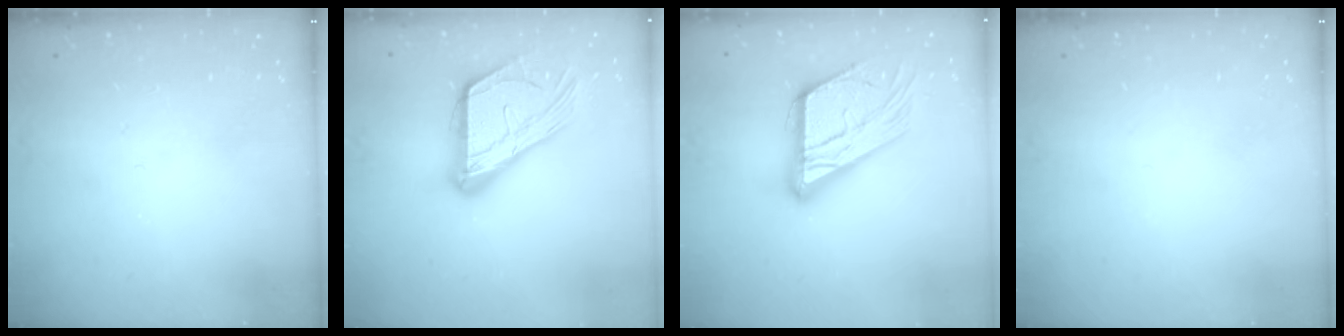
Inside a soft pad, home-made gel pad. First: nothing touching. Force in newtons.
{"total": 19.1, "press": 19.0, "slide": 1.9}
{"total": 21.7, "press": 21.6, "slide": 2.3}
{"total": 0.0}